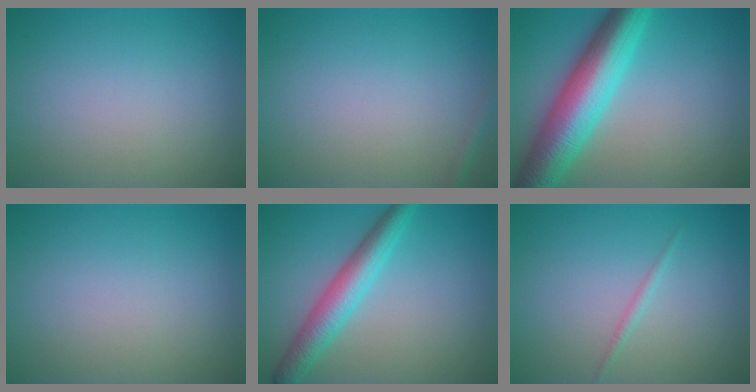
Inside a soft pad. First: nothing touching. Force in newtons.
{"total": 0.8, "press": 0.8, "slide": 0.1}
{"total": 9.5, "press": 9.5, "slide": 0.1}
{"total": 0.0}
{"total": 4.5, "press": 4.5, "slide": 0.1}
{"total": 0.8, "press": 0.8, "slide": 0.1}